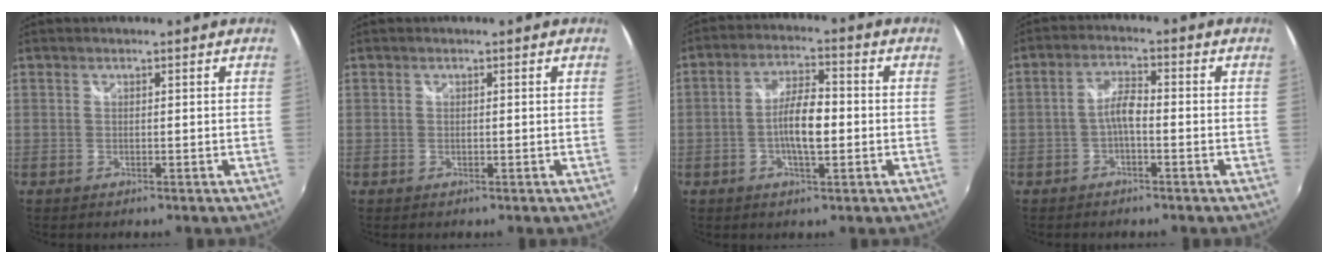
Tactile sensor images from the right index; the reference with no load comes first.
{"total": 0.0}
{"total": 7.5, "force": [-1.4, 2.2, 7.0], "torque": [-0.130, 0.007, -0.025]}
{"total": 3.7, "force": [-1.5, 1.1, 3.2], "torque": [-0.065, 0.010, -0.031]}